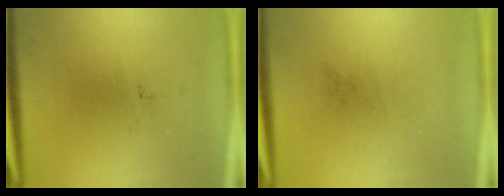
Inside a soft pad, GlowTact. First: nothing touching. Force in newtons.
{"total": 0.0}